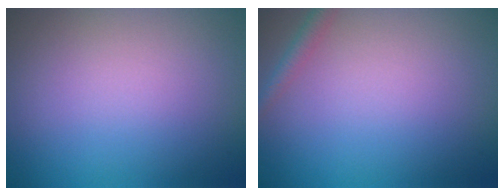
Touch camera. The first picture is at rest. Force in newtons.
{"total": 1.4, "press": 1.4, "slide": 0.1}